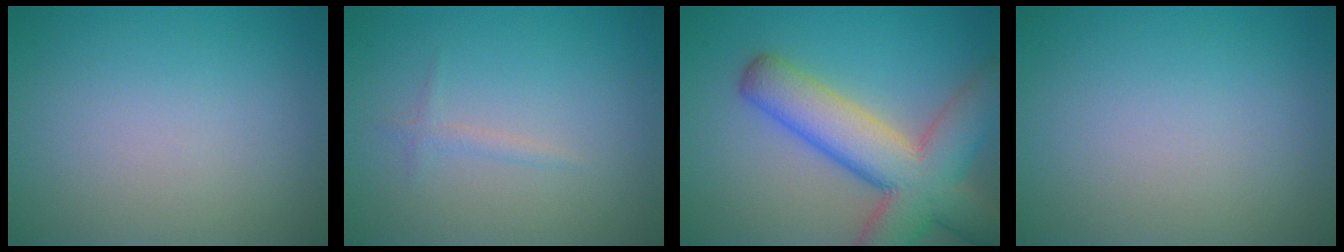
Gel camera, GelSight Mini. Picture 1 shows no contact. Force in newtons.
{"total": 0.9, "press": 0.9, "slide": 0.0}
{"total": 10.4, "press": 10.3, "slide": 0.7}
{"total": 0.0}